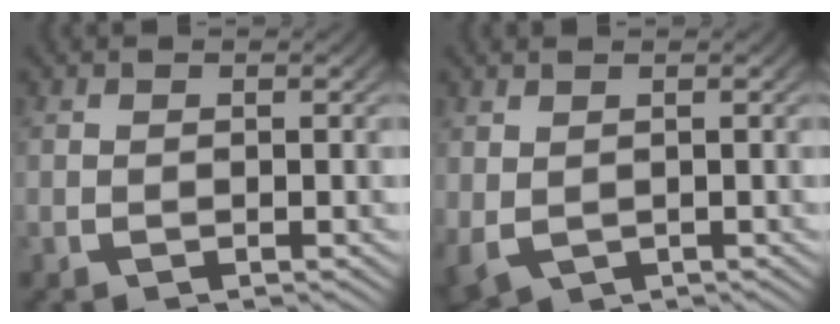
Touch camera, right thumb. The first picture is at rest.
{"total": 2.3, "force": [-0.1, 1.9, 1.3], "torque": [-0.032, -0.016, 0.015]}